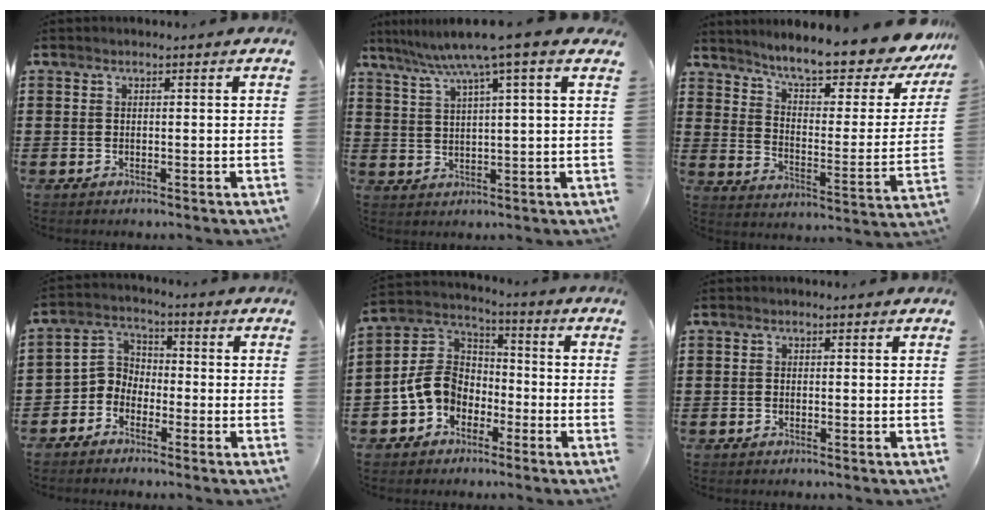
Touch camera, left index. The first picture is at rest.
{"total": 7.0, "force": [4.6, -0.5, 5.2], "torque": [-0.113, -0.018, 0.075]}
{"total": 9.3, "force": [8.1, 0.8, 4.5], "torque": [-0.099, -0.063, 0.130]}
{"total": 4.3, "force": [-3.0, 3.0, 0.6], "torque": [-0.037, 0.006, -0.070]}
{"total": 8.2, "force": [-2.8, 6.7, 3.8], "torque": [-0.122, 0.011, -0.065]}
{"total": 0.5, "force": [-0.4, 0.3, 0.1], "torque": [-0.005, -0.001, -0.009]}